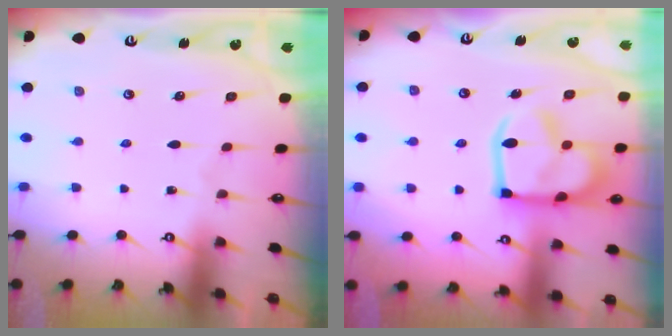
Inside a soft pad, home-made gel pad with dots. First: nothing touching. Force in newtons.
{"total": 17.4, "press": 17.4, "slide": 1.6}